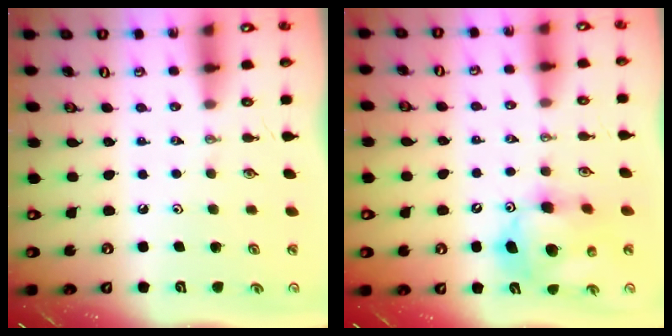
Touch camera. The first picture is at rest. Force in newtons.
{"total": 12.2, "press": 12.0, "slide": 2.1}